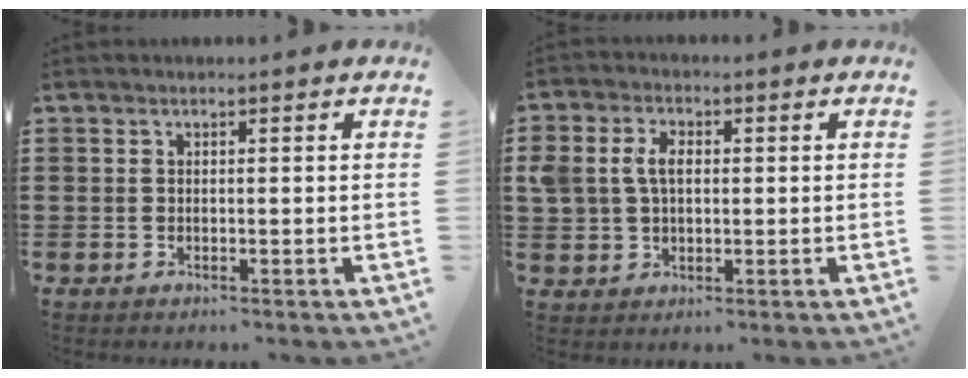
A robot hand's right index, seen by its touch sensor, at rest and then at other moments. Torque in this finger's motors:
{"motor_torque": [0.49, -0.32, 0.63, 0.12]}